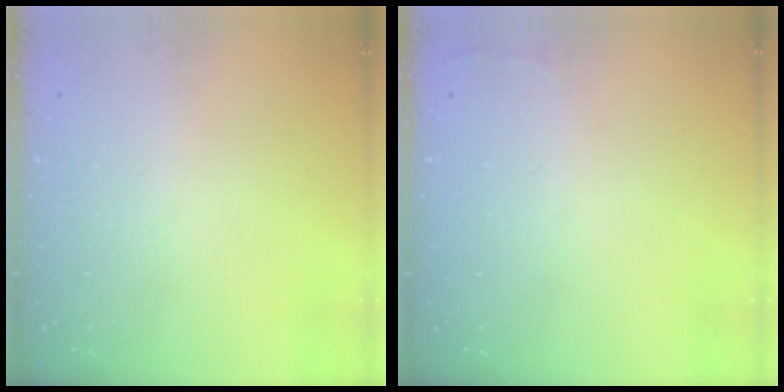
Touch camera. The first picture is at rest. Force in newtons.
{"total": 2.7, "press": 2.6, "slide": 1.0}